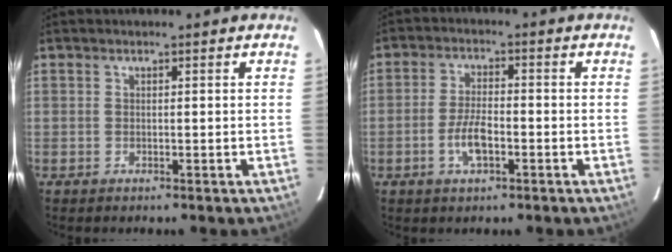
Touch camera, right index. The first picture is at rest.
{"total": 5.8, "force": [-2.3, 2.3, 4.8], "torque": [-0.101, 0.002, -0.043]}